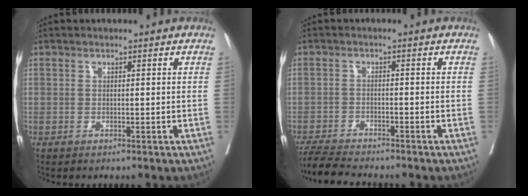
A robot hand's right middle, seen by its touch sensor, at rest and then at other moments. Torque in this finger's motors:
{"motor_torque": [0.04, -0.04, 0.01, 0.01]}